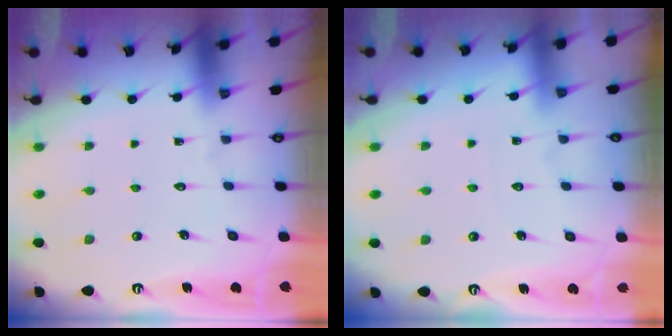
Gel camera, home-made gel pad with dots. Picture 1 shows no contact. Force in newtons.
{"total": 1.6, "press": 1.5, "slide": 0.3}